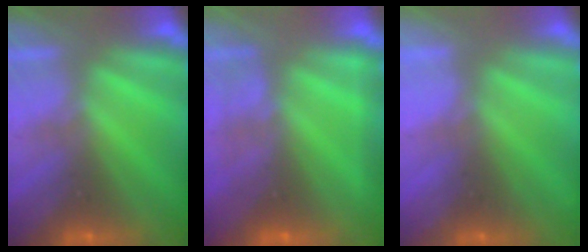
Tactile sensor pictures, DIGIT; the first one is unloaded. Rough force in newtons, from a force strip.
{"total": 2.1}
{"total": 2.2}